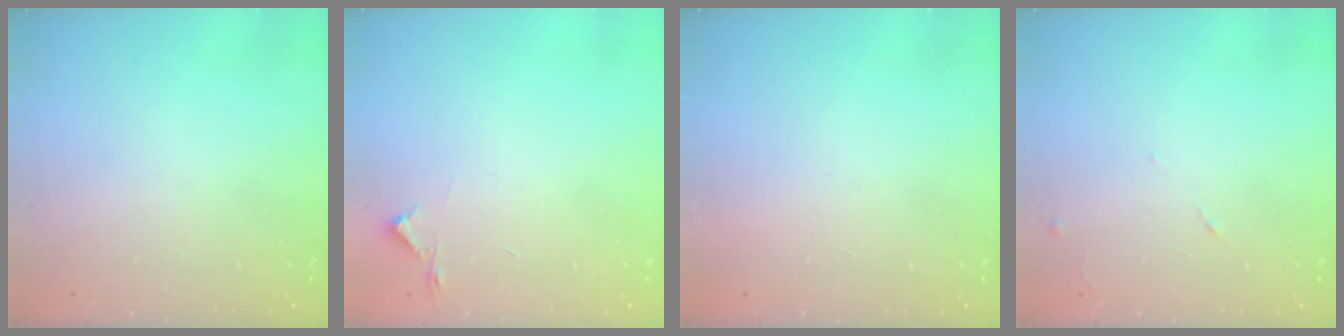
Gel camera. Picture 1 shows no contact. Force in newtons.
{"total": 2.7, "press": 2.6, "slide": 0.4}
{"total": 1.7, "press": 1.7, "slide": 0.1}
{"total": 5.5, "press": 5.5, "slide": 0.8}